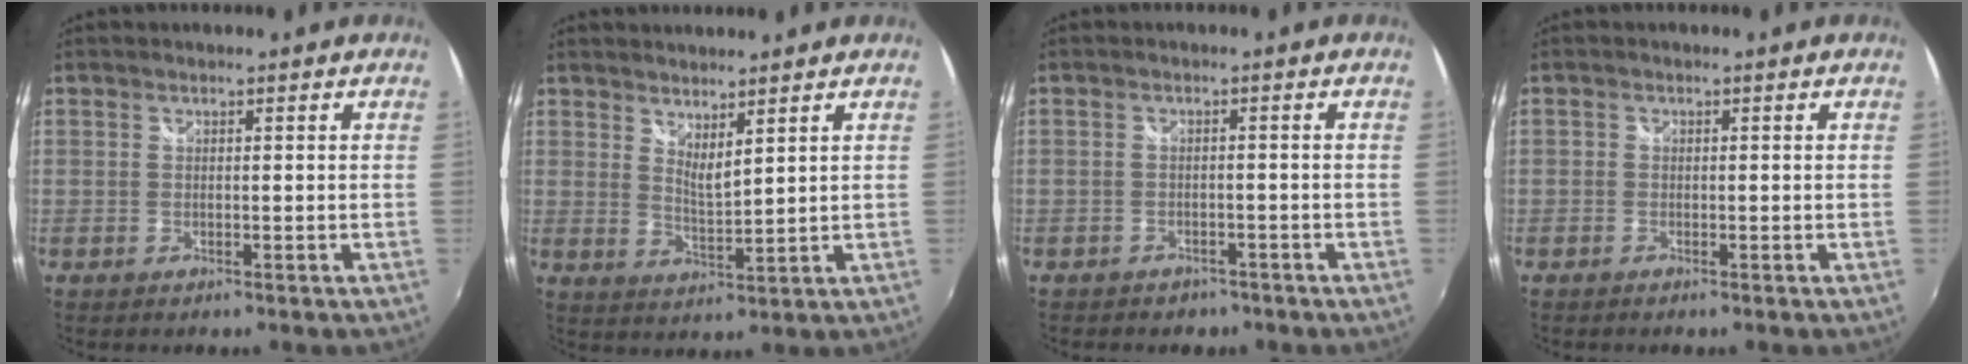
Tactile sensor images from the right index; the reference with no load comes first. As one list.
[{"total": 4.4, "force": [3.6, 0.7, 2.4], "torque": [-0.038, -0.008, 0.060]}, {"total": 4.2, "force": [-3.3, 2.5, 1.0], "torque": [-0.026, -0.003, -0.045]}, {"total": 1.1, "force": [-0.8, 0.7, 0.2], "torque": [-0.007, -0.003, -0.019]}]